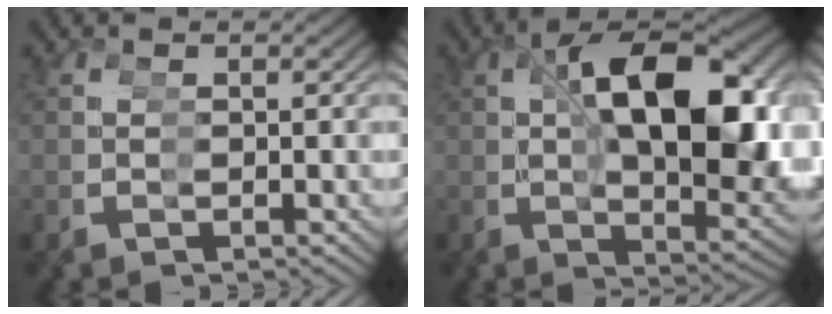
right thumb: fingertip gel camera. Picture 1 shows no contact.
{"total": 13.6, "force": [0.8, 5.5, 12.4], "torque": [-0.174, 0.008, 0.020]}